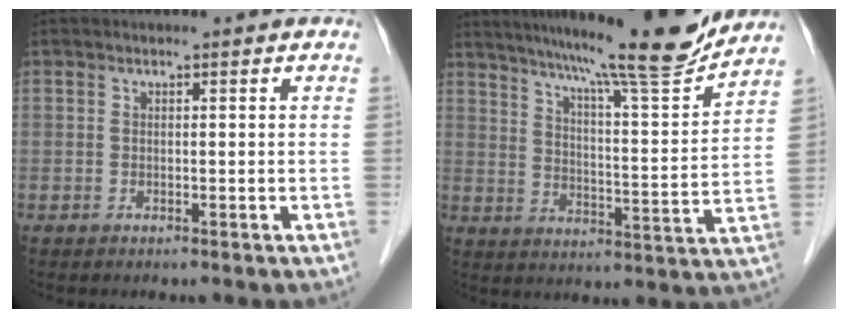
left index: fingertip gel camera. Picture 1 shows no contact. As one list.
[{"total": 17.1, "force": [15.1, -0.7, 8.0], "torque": [-0.125, -0.027, 0.214]}]